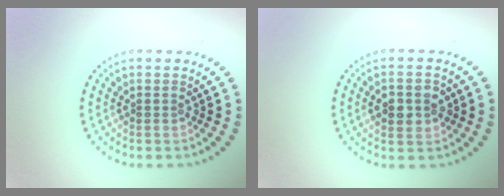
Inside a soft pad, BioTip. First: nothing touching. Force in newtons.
{"total": 2.7, "press": 2.7, "slide": 0.3}